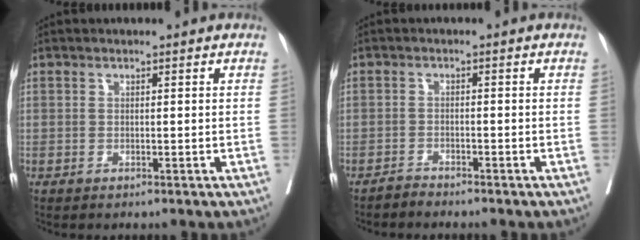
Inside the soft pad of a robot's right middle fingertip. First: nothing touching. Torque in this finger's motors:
{"motor_torque": [0.07, -0.09, -0.02, 0.01]}